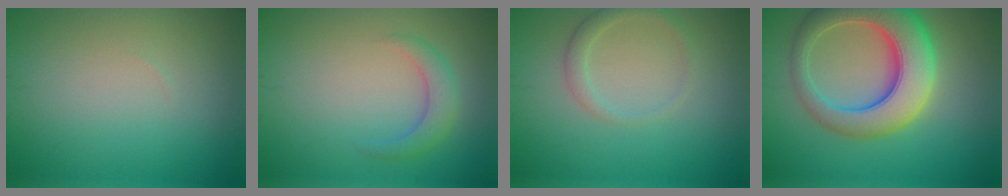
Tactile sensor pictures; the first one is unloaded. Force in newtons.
{"total": 2.4, "press": 2.4, "slide": 0.0}
{"total": 1.7, "press": 1.7, "slide": 0.1}
{"total": 9.7, "press": 9.7, "slide": 0.6}